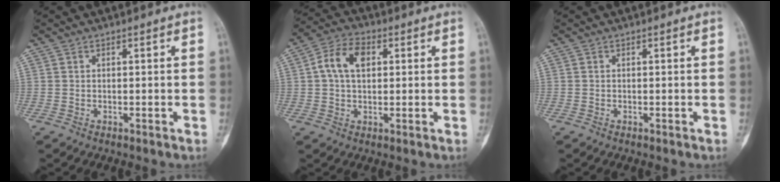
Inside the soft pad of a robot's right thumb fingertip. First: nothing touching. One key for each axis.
{"total": 8.1, "fx": 1.6, "fy": 5.3, "fz": 6.0, "tx": -0.107, "ty": 0.017, "tz": 0.024}
{"total": 0.0}